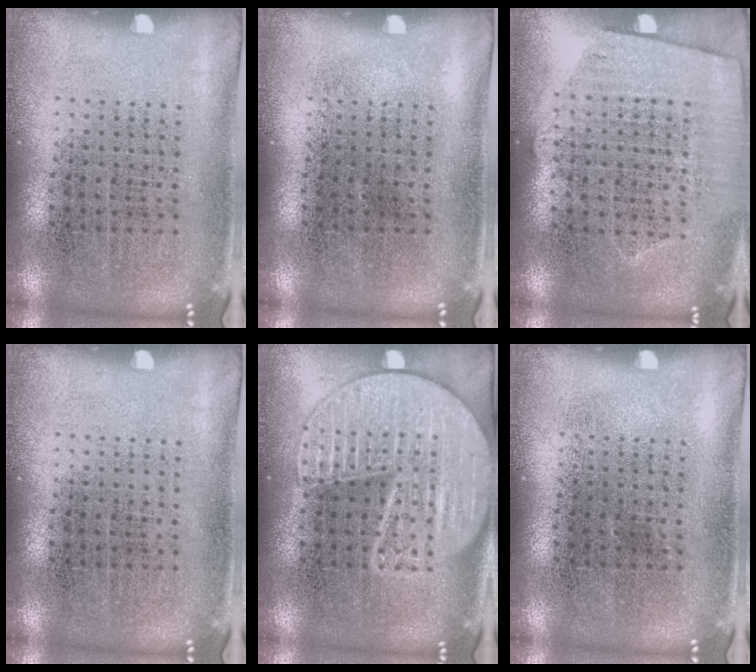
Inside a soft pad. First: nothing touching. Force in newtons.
{"total": 0.0}
{"total": 1.2, "press": 1.1, "slide": 0.6}
{"total": 0.0}
{"total": 3.5, "press": 3.5, "slide": 0.4}
{"total": 0.0}